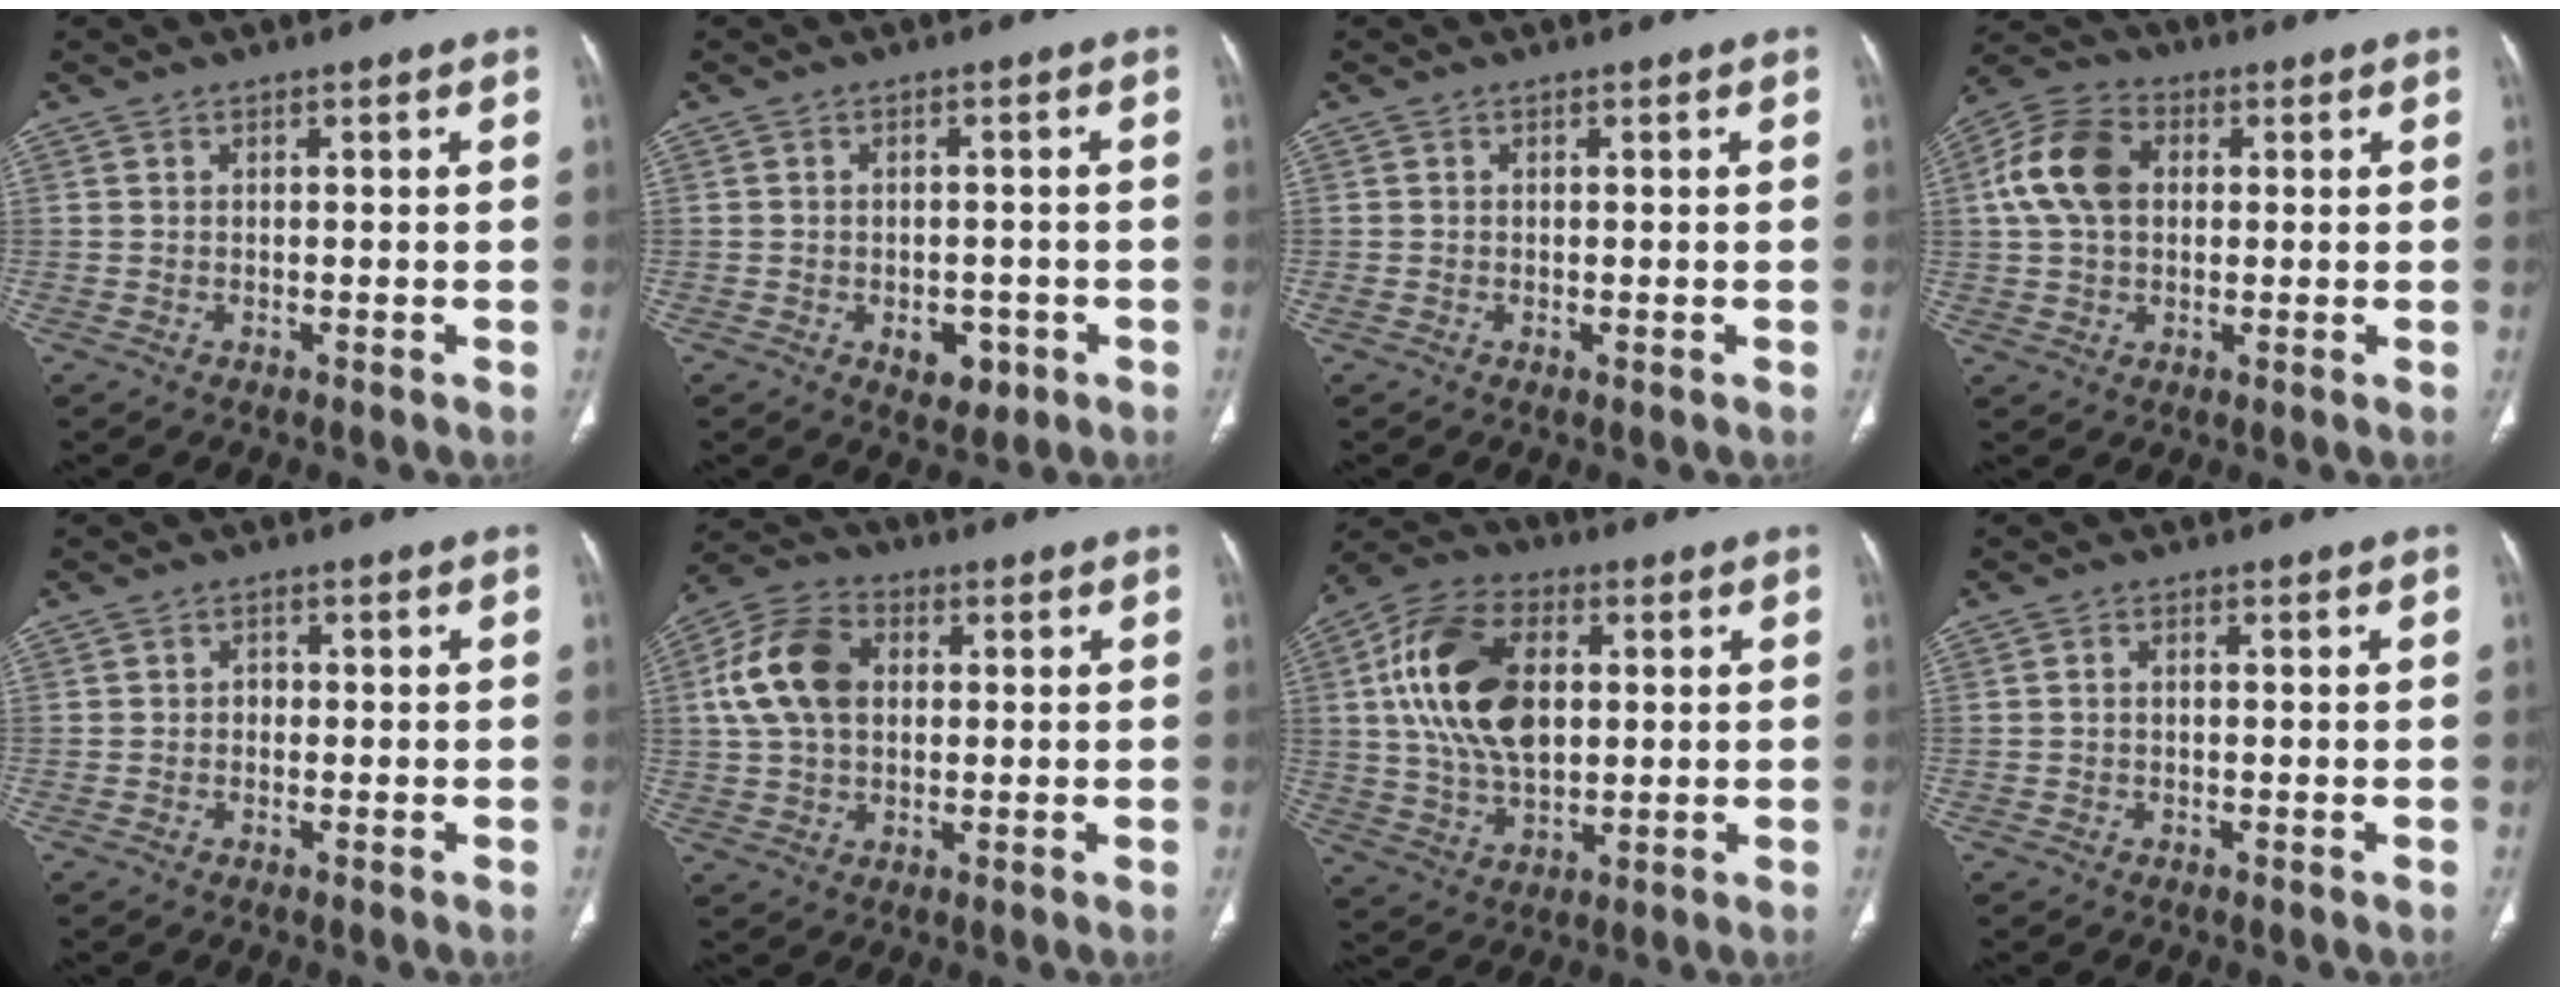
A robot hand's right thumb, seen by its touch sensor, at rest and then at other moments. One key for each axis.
{"total": 4.9, "fx": -1.9, "fy": 3.2, "fz": 3.2, "tx": -0.025, "ty": 0.006, "tz": -0.015}
{"total": 0.5, "fx": -0.1, "fy": 0.2, "fz": 0.5, "tx": -0.014, "ty": -0.004, "tz": -0.003}
{"total": 11.6, "fx": 1.9, "fy": 8.2, "fz": 7.9, "tx": -0.151, "ty": 0.022, "tz": 0.027}
{"total": 2.0, "fx": -0.3, "fy": 1.7, "fz": 1.0, "tx": -0.001, "ty": 0.008, "tz": -0.010}
{"total": 12.6, "fx": 2.0, "fy": 8.7, "fz": 8.8, "tx": -0.164, "ty": 0.020, "tz": 0.031}
{"total": 18.3, "fx": 3.2, "fy": 11.2, "fz": 14.2, "tx": -0.254, "ty": 0.007, "tz": 0.057}
{"total": 0.8, "fx": -0.1, "fy": 0.5, "fz": 0.7, "tx": -0.011, "ty": 0.002, "tz": -0.005}